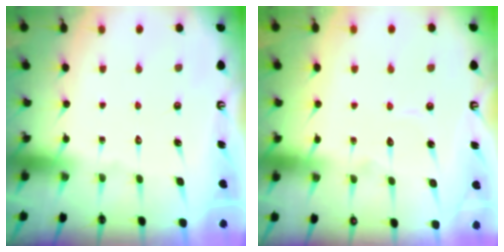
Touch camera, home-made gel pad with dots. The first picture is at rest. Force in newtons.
{"total": 5.0, "press": 5.0, "slide": 0.5}